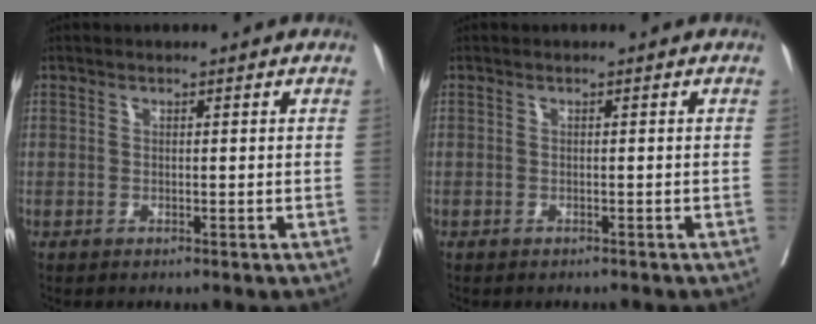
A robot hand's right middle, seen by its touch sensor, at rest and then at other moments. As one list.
[{"total": 1.2, "force": [-1.1, 0.3, 0.3], "torque": [-0.013, -0.004, -0.017]}]